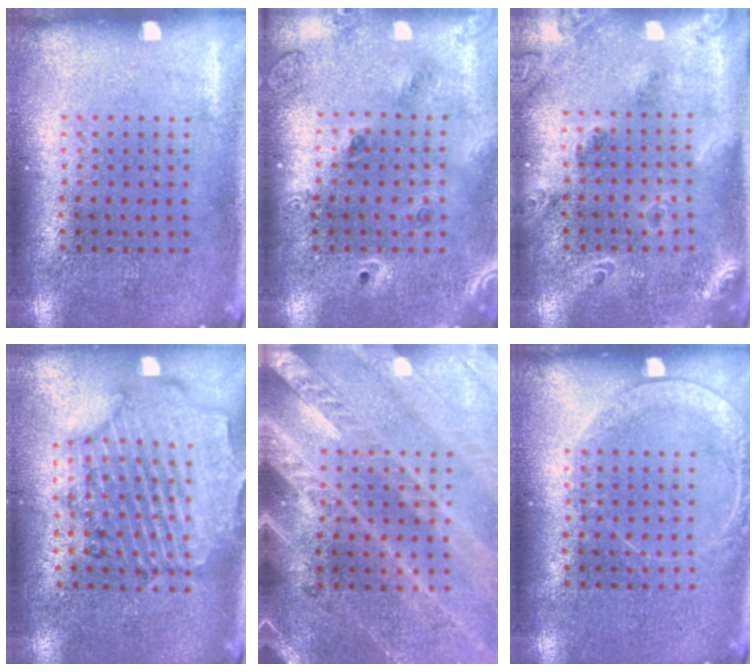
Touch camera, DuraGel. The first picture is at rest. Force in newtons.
{"total": 1.5, "press": 1.4, "slide": 0.6}
{"total": 1.8, "press": 1.6, "slide": 0.8}
{"total": 1.6, "press": 1.6, "slide": 0.3}
{"total": 2.9, "press": 2.7, "slide": 1.2}
{"total": 1.4, "press": 1.4, "slide": 0.1}